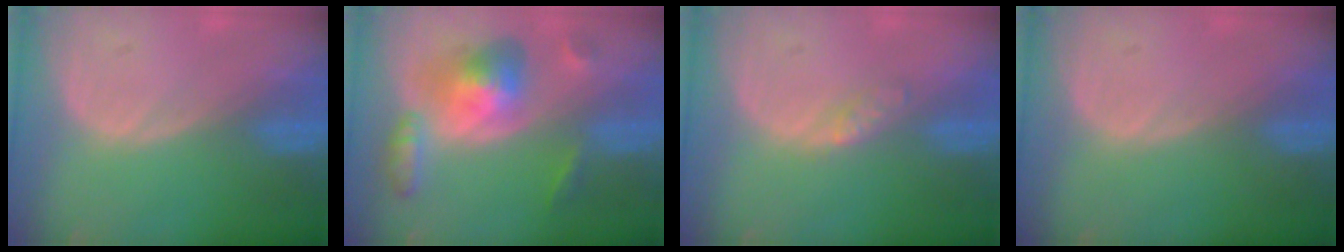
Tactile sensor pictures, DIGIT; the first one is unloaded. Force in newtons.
{"total": 7.8, "press": 7.8, "slide": 0.5}
{"total": 2.0, "press": 2.0, "slide": 0.1}
{"total": 0.0}